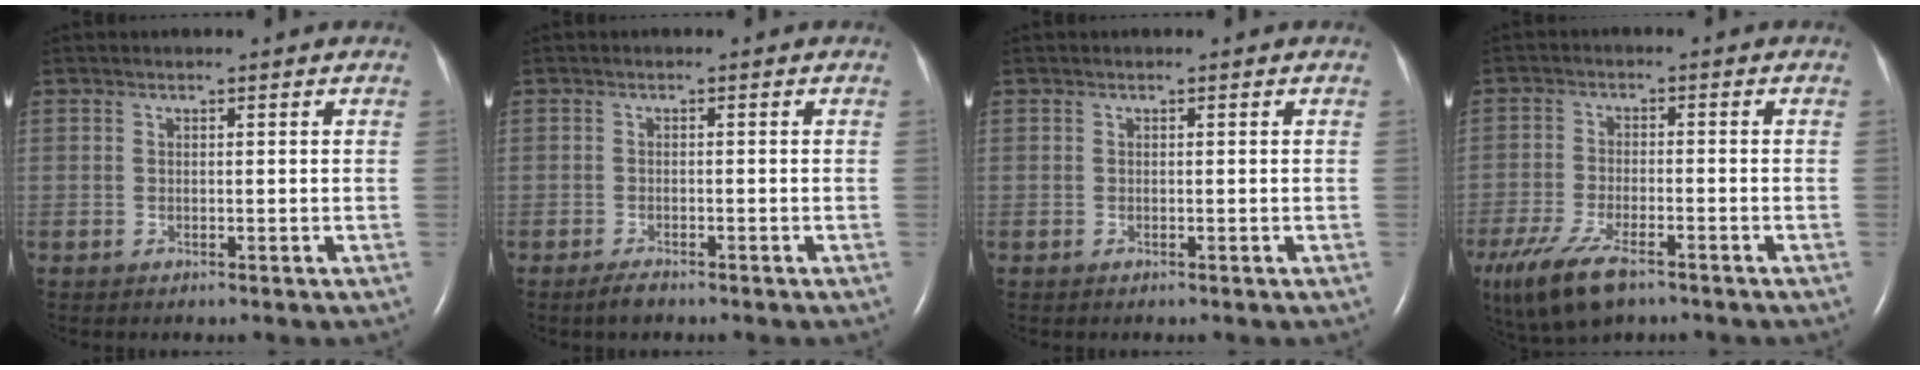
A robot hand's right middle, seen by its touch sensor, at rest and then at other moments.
{"total": 1.8, "force": [-1.5, 0.4, 0.9], "torque": [-0.028, -0.004, -0.024]}
{"total": 0.0}
{"total": 10.6, "force": [-7.0, 3.7, 7.0], "torque": [-0.146, -0.021, -0.122]}